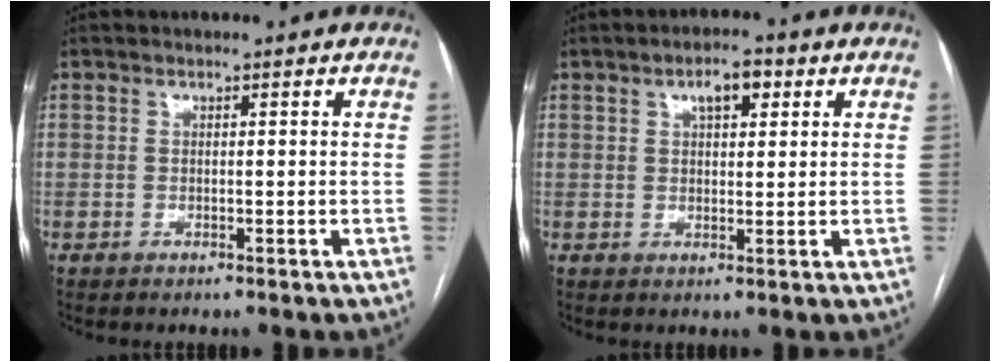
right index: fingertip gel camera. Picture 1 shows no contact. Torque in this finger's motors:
{"motor_torque": [0.12, 0.05, 0.09, 0.06]}